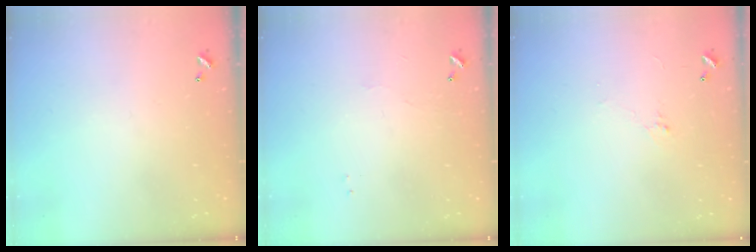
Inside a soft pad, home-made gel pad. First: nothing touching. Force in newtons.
{"total": 1.2, "press": 1.1, "slide": 0.3}
{"total": 0.6, "press": 0.3, "slide": 0.5}